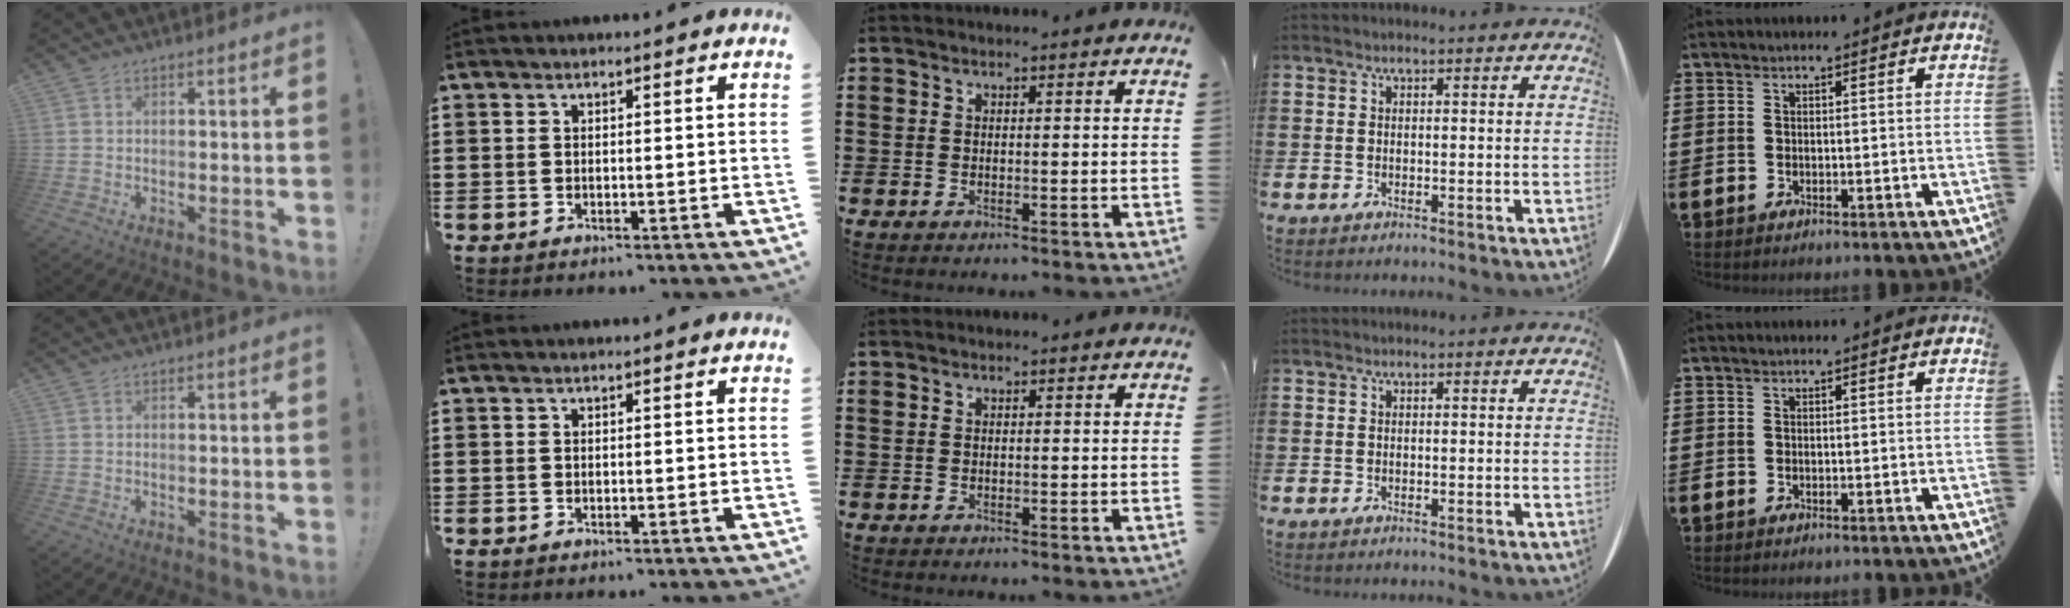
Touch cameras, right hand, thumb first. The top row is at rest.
{}